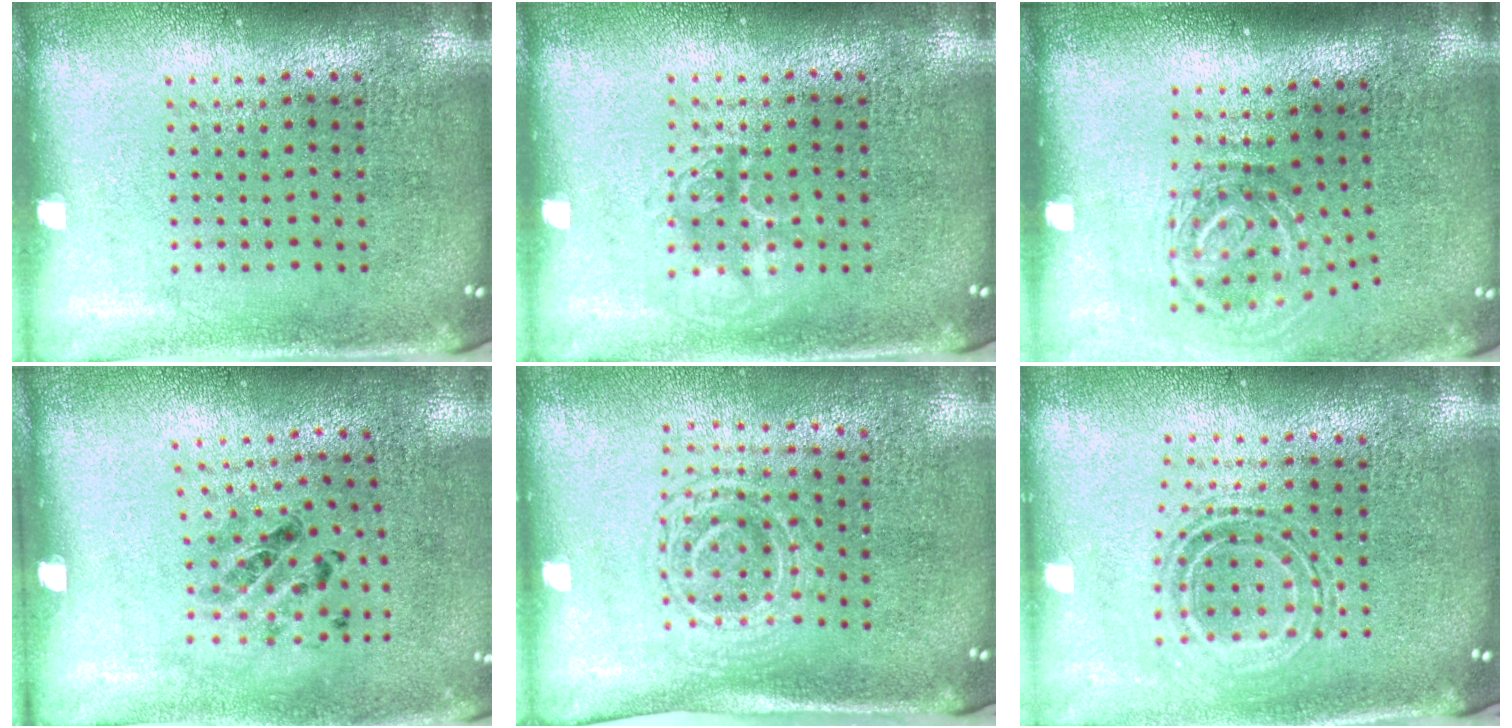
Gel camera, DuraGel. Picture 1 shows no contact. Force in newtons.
{"total": 1.7, "press": 1.6, "slide": 0.3}
{"total": 1.9, "press": 1.2, "slide": 1.5}
{"total": 1.3, "press": 0.6, "slide": 1.2}
{"total": 1.7, "press": 1.3, "slide": 1.0}
{"total": 0.7, "press": 0.7, "slide": 0.2}